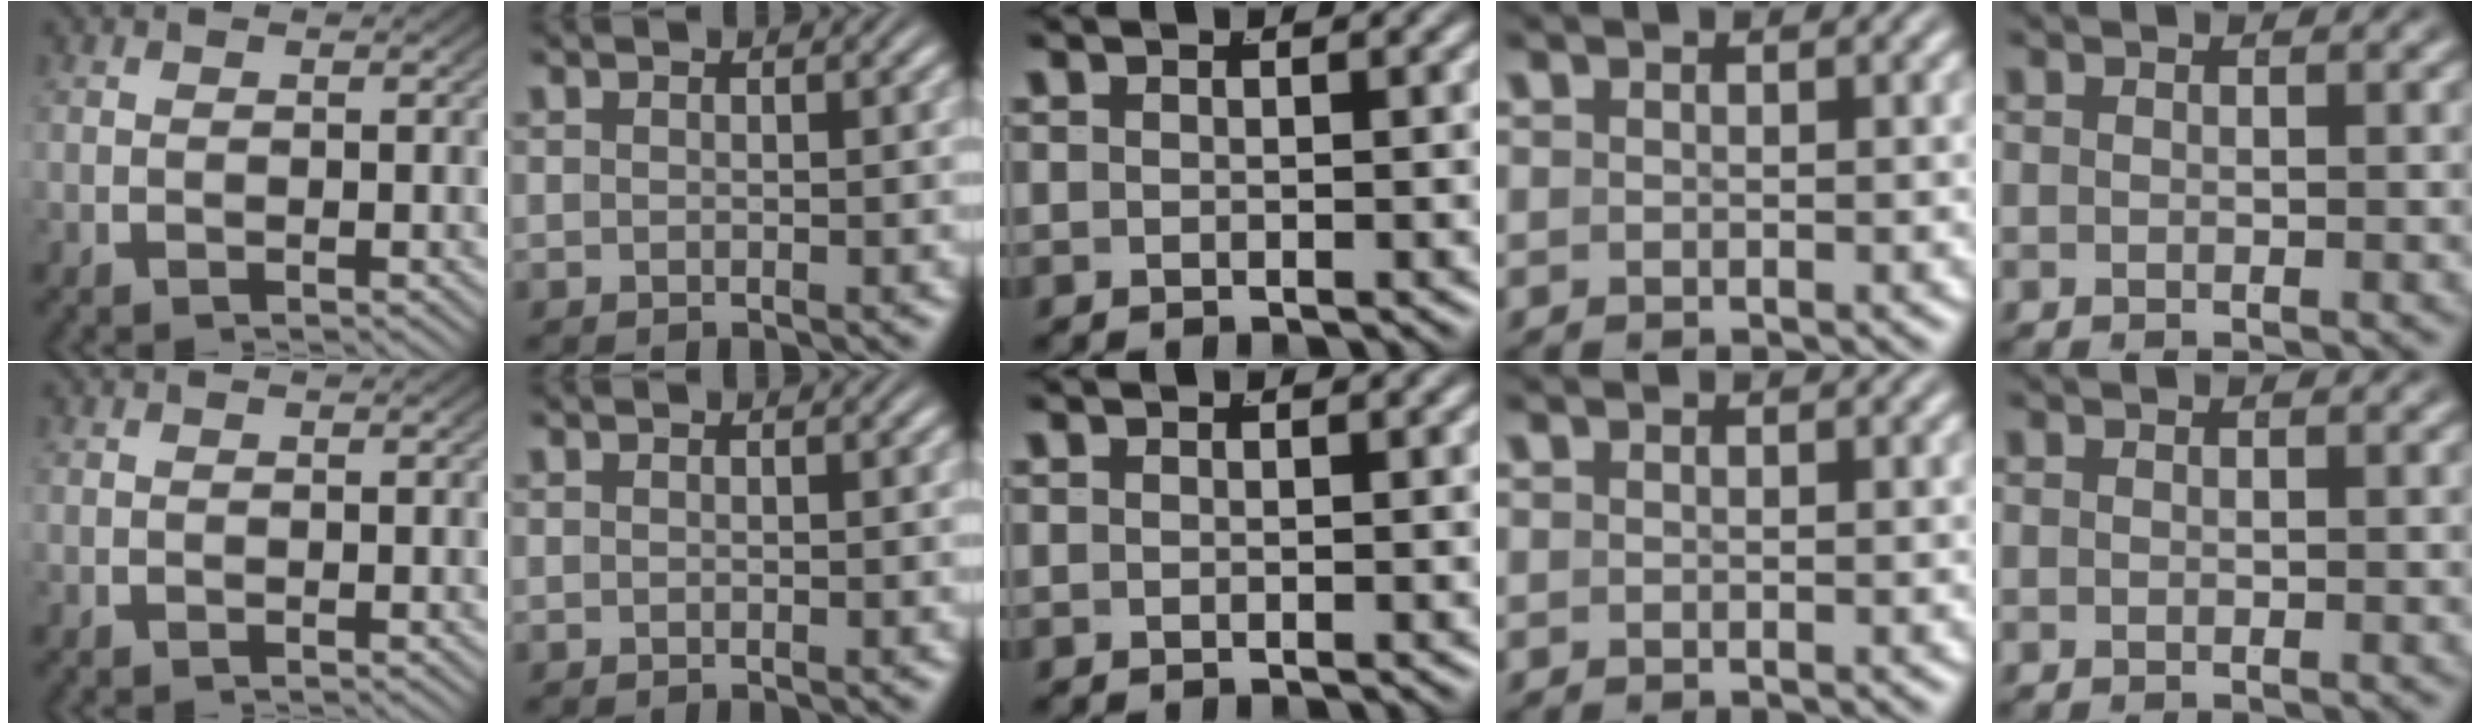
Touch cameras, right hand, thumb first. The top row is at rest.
{}